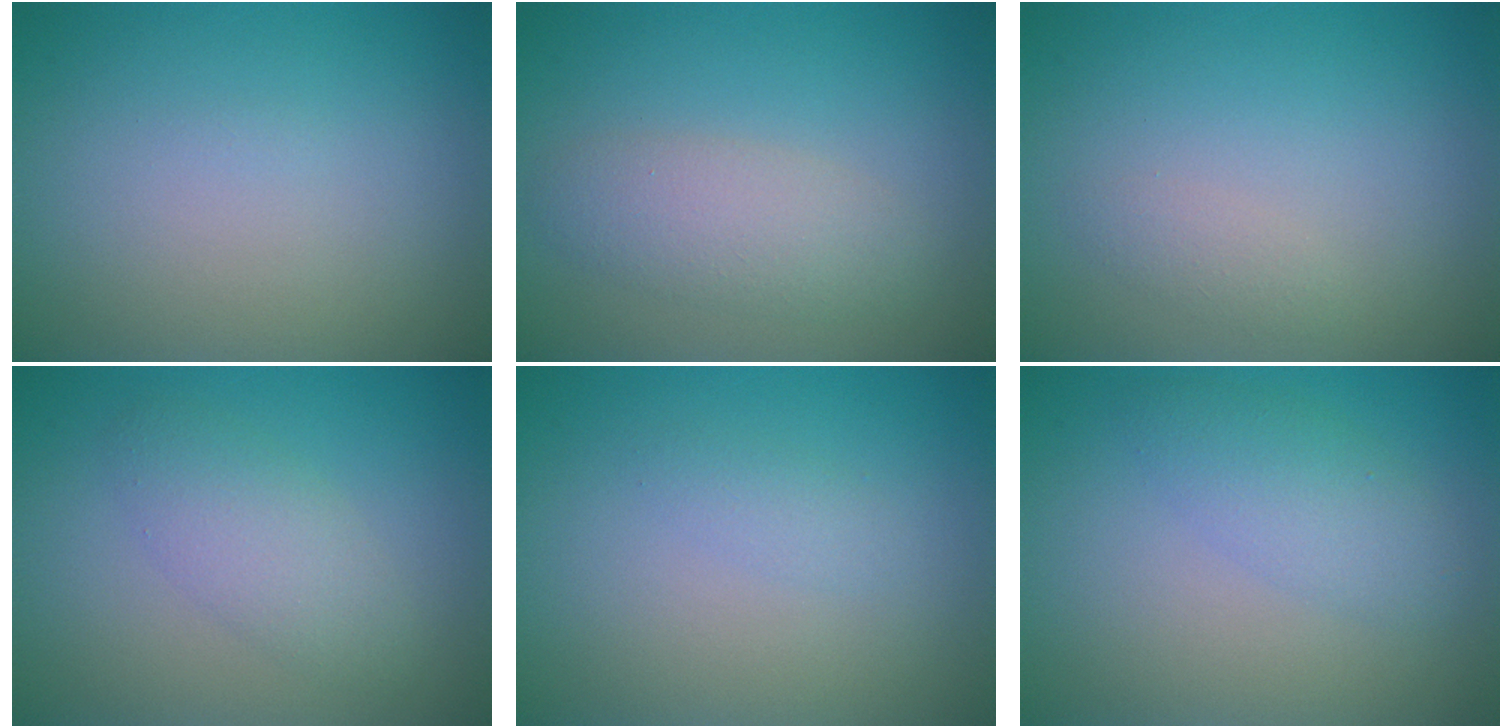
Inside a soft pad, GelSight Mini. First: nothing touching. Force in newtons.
{"total": 3.0, "press": 3.0, "slide": 0.2}
{"total": 1.0, "press": 1.0, "slide": 0.0}
{"total": 2.8, "press": 2.8, "slide": 0.2}
{"total": 1.0, "press": 1.0, "slide": 0.0}
{"total": 2.7, "press": 2.7, "slide": 0.0}